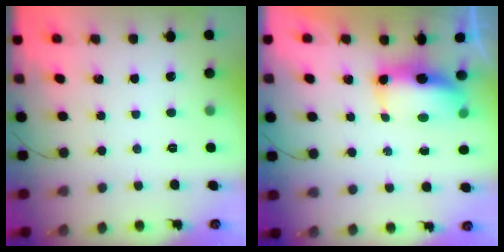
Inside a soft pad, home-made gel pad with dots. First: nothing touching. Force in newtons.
{"total": 9.7, "press": 8.5, "slide": 4.6}